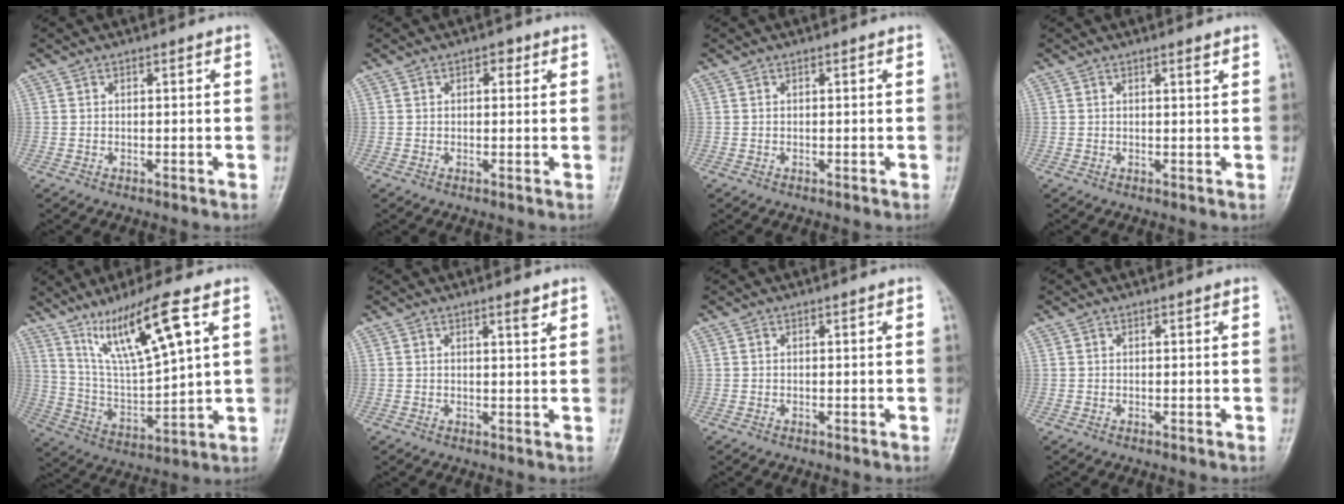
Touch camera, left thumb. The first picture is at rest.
{"total": 2.2, "force": [1.0, 1.3, 1.4], "torque": [-0.007, 0.001, 0.010]}
{"total": 0.0}
{"total": 1.1, "force": [0.8, 0.1, 0.8], "torque": [-0.011, -0.004, 0.012]}
{"total": 15.3, "force": [8.2, 2.6, 12.7], "torque": [-0.234, -0.035, 0.168]}
{"total": 2.1, "force": [1.5, 0.3, 1.5], "torque": [-0.020, -0.010, 0.023]}
{"total": 0.0}
{"total": 0.0}